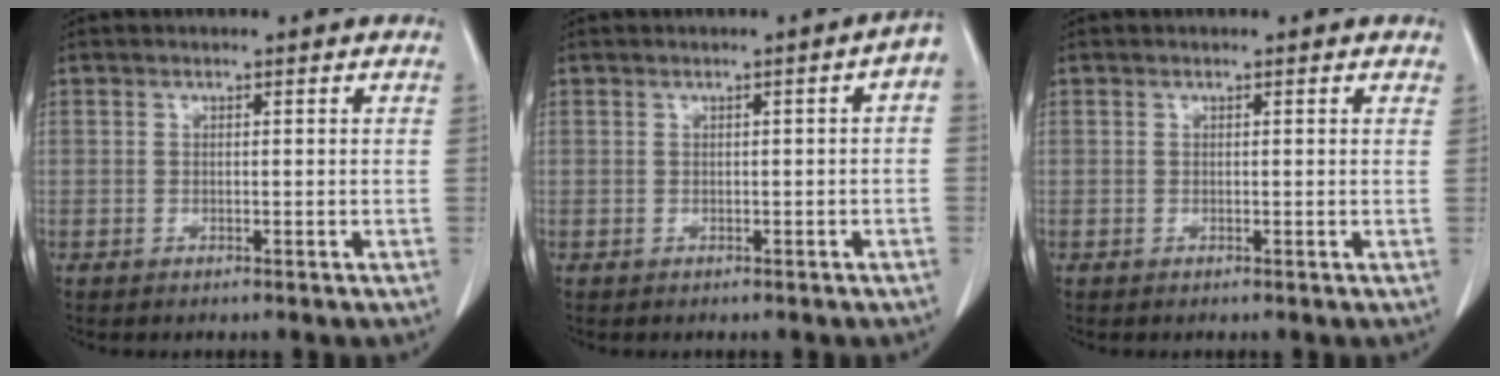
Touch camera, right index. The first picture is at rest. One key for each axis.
{"total": 2.2, "fx": 0.0, "fy": 0.4, "fz": 2.1, "tx": -0.022, "ty": 0.008, "tz": -0.002}
{"total": 0.5, "fx": 0.5, "fy": 0.1, "fz": 0.1, "tx": -0.008, "ty": 0.000, "tz": 0.000}